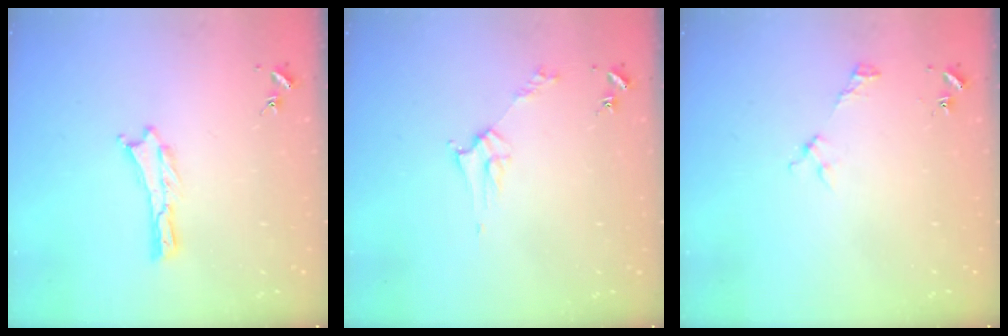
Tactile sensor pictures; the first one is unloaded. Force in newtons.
{"total": 2.8, "press": 2.8, "slide": 0.3}
{"total": 2.2, "press": 2.2, "slide": 0.3}